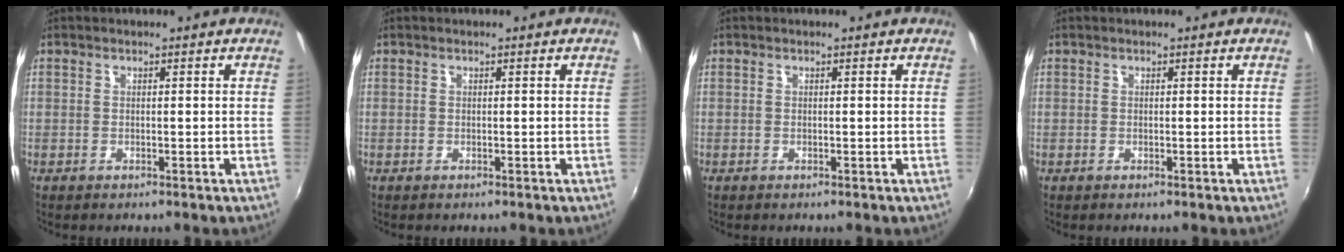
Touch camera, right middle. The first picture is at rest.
{"total": 0.0}
{"total": 0.0}
{"total": 0.0}